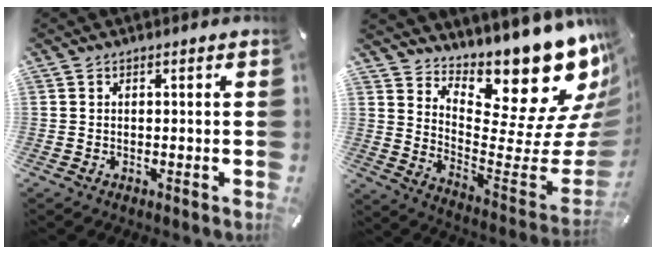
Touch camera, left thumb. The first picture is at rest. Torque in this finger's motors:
{"motor_torque": [2.74, 2.27, 1.10, -1.67, 0.07]}